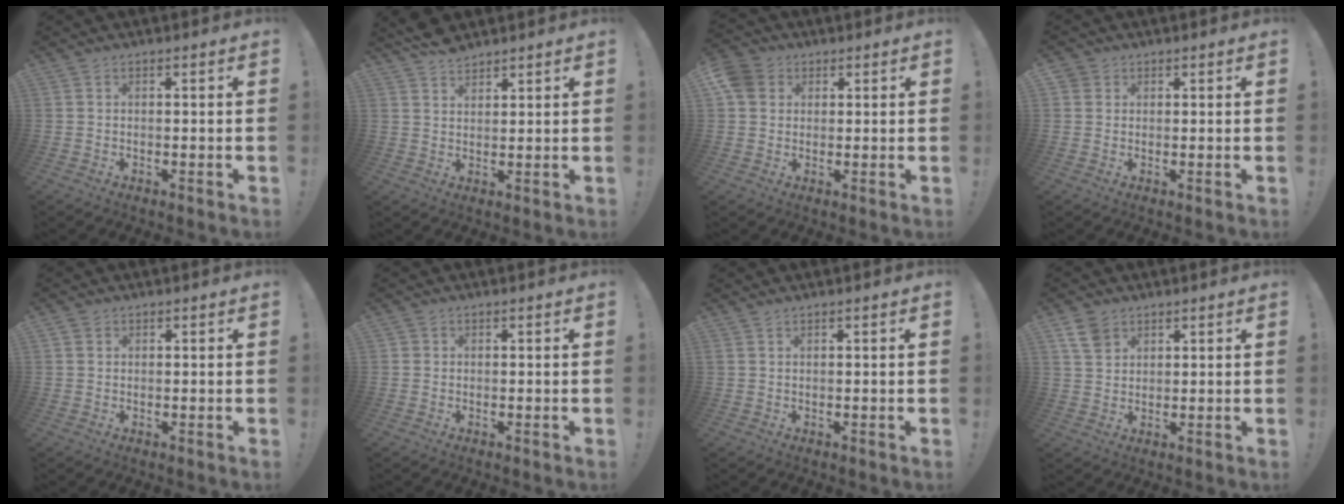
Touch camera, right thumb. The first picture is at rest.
{"total": 4.7, "force": [4.0, 2.1, 1.5], "torque": [-0.025, -0.023, 0.075]}
{"total": 6.6, "force": [2.4, 5.7, 2.4], "torque": [-0.046, -0.002, 0.048]}
{"total": 2.3, "force": [1.2, 1.8, 0.5], "torque": [-0.008, -0.002, 0.023]}
{"total": 1.2, "force": [0.8, 0.9, 0.3], "torque": [0.002, -0.002, 0.013]}
{"total": 1.0, "force": [0.3, 0.9, 0.2], "torque": [-0.004, 0.002, 0.005]}
{"total": 0.6, "force": [0.5, 0.1, 0.2], "torque": [-0.007, 0.003, 0.011]}
{"total": 6.1, "force": [3.8, 3.9, 2.7], "torque": [-0.039, -0.014, 0.074]}